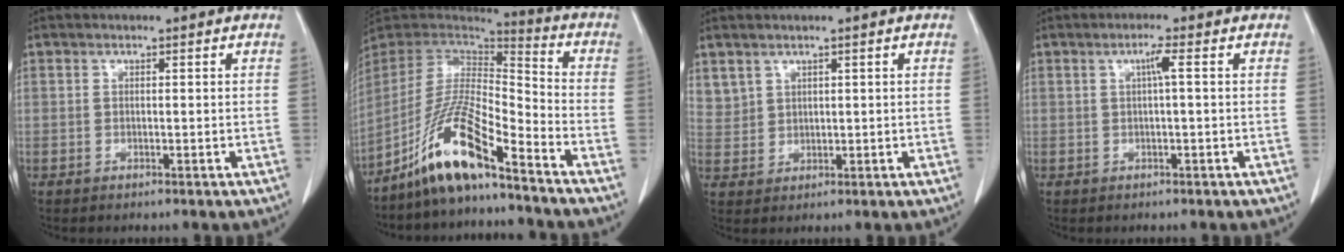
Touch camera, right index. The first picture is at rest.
{"total": 13.2, "force": [-9.2, 1.3, 9.5], "torque": [-0.190, -0.002, -0.174]}
{"total": 4.0, "force": [2.7, 2.9, 0.5], "torque": [-0.005, 0.004, 0.064]}
{"total": 1.9, "force": [0.3, -0.3, 1.9], "torque": [-0.034, 0.003, 0.006]}